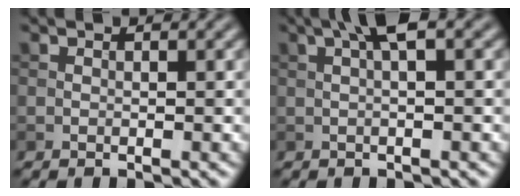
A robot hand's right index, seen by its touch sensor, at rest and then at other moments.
{"total": 2.9, "force": [1.0, 0.4, 2.7], "torque": [-0.045, 0.012, 0.016]}